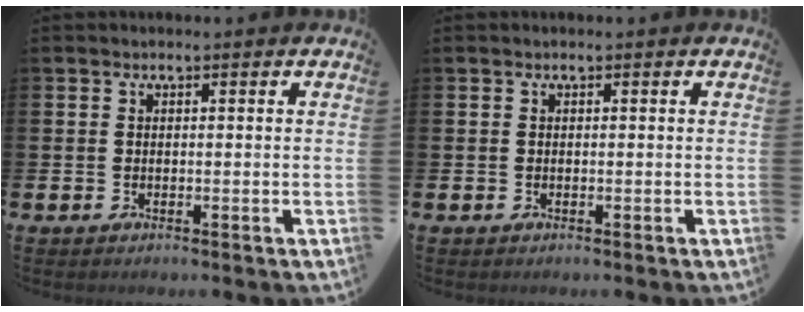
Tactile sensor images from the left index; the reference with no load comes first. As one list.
[{"total": 0.0}]